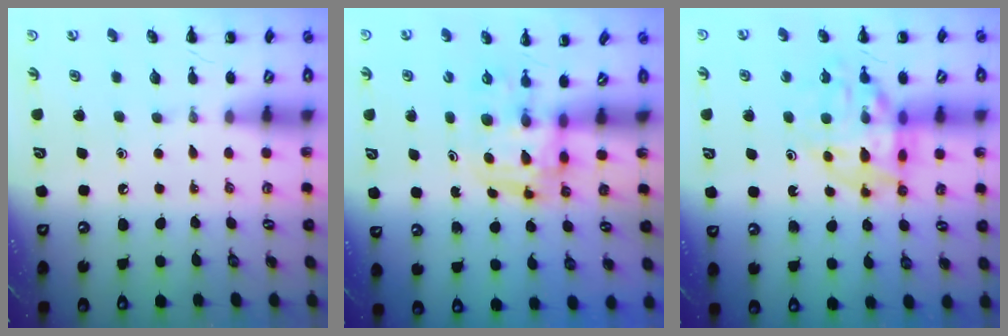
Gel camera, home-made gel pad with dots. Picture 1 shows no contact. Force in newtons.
{"total": 3.4, "press": 3.4, "slide": 0.6}
{"total": 14.7, "press": 14.4, "slide": 3.1}